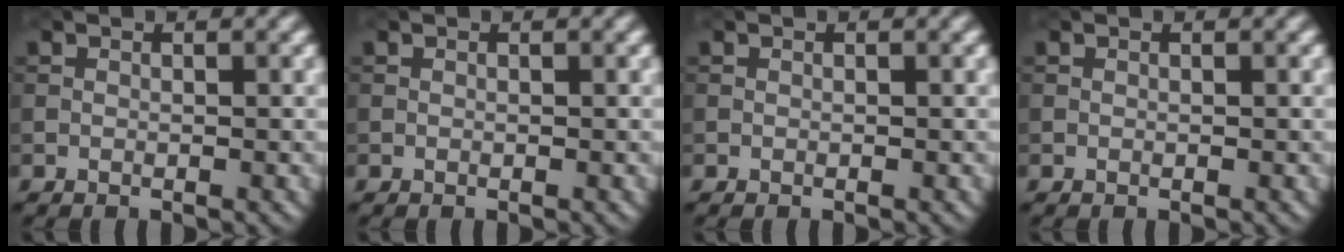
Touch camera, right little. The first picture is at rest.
{"total": 0.0}
{"total": 0.0}
{"total": 0.0}